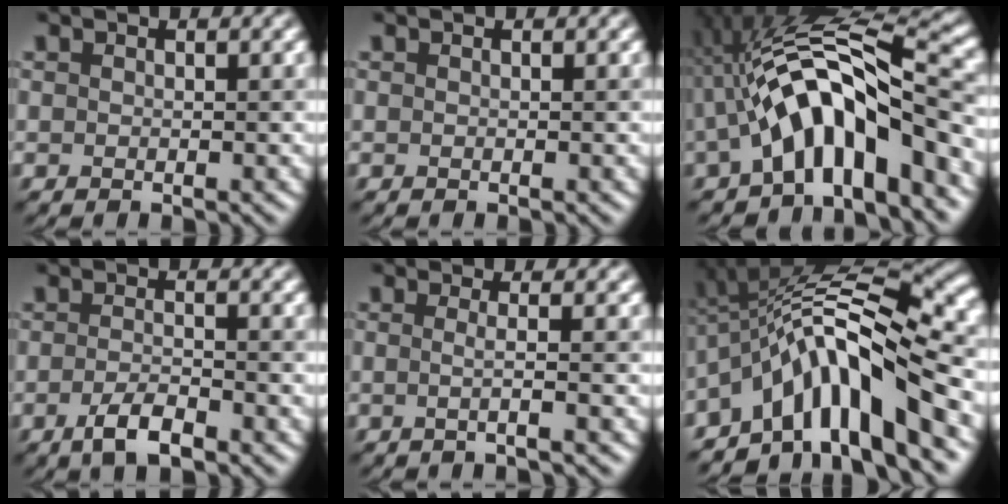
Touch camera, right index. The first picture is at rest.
{"total": 0.0}
{"total": 10.6, "force": [-2.1, 4.2, 9.5], "torque": [-0.149, 0.024, -0.040]}
{"total": 2.8, "force": [-1.7, 0.8, 2.1], "torque": [-0.045, 0.000, -0.035]}
{"total": 2.2, "force": [-0.2, 0.7, 2.0], "torque": [-0.021, -0.014, -0.028]}
{"total": 12.3, "force": [-4.3, 3.5, 10.9], "torque": [-0.156, 0.022, -0.075]}